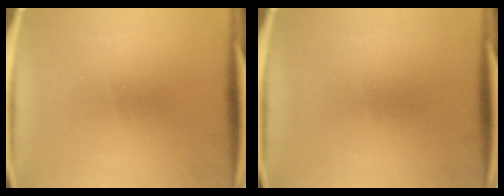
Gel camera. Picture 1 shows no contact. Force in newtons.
{"total": 0.0}